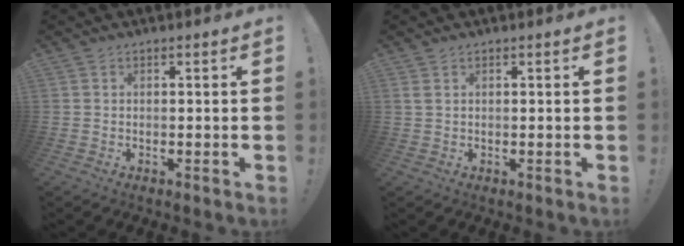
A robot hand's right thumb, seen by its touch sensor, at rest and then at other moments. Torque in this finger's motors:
{"motor_torque": [0.10, -0.28, -0.21, 0.01, 0.06]}